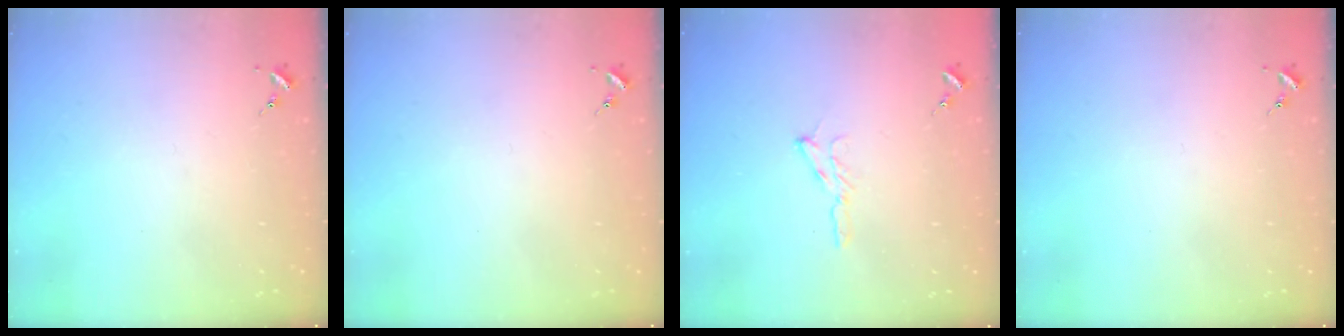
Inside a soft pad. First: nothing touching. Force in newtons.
{"total": 0.0}
{"total": 5.8, "press": 5.8, "slide": 0.6}
{"total": 0.0}